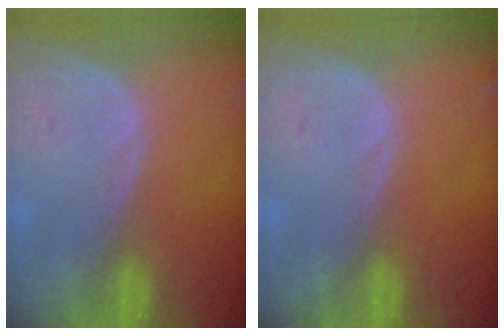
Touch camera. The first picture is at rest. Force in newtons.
{"total": 0.0}